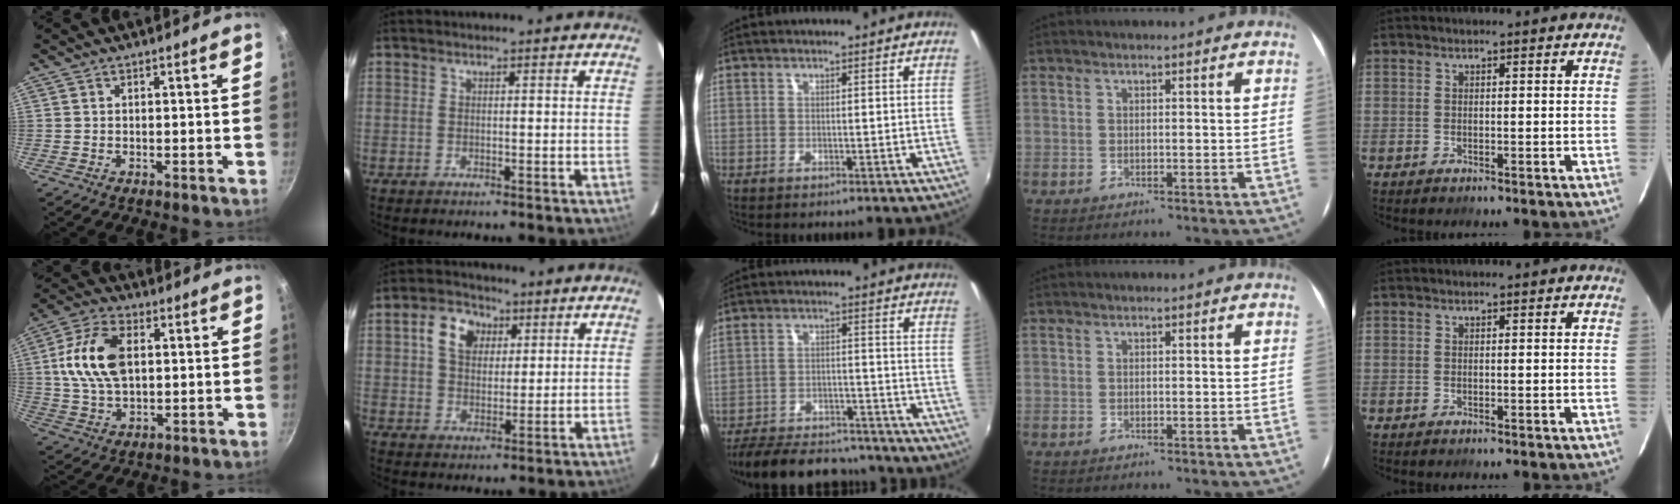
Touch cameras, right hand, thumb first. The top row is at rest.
{"thumb": {"total": 13.2, "force": [2.1, 7.9, 10.3], "torque": [-0.186, 0.011, 0.033]}, "index": {"total": 7.7, "force": [2.9, 5.7, 4.4], "torque": [-0.080, 0.025, 0.050]}, "middle": {"total": 19.9, "force": [-17.0, 6.6, 7.9], "torque": [-0.171, -0.002, -0.237]}}